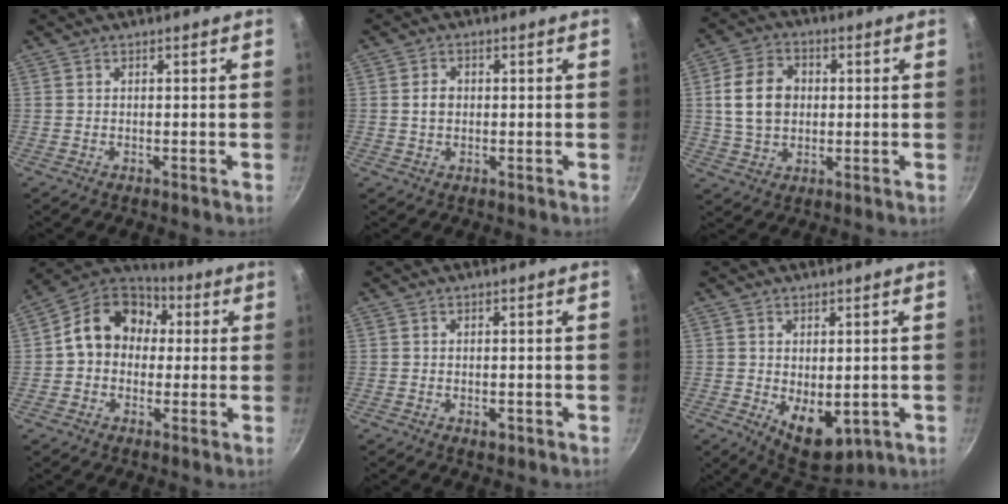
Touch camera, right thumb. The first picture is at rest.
{"total": 2.8, "force": [0.2, 2.1, 1.8], "torque": [-0.023, 0.006, 0.001]}
{"total": 10.9, "force": [1.2, 8.3, 6.9], "torque": [-0.107, 0.012, 0.016]}
{"total": 14.0, "force": [2.0, 11.3, 8.0], "torque": [-0.095, 0.033, 0.013]}
{"total": 1.6, "force": [-0.6, 1.0, 1.2], "torque": [-0.017, 0.000, -0.010]}
{"total": 8.3, "force": [-1.1, 5.1, 6.5], "torque": [-0.074, -0.016, 0.001]}